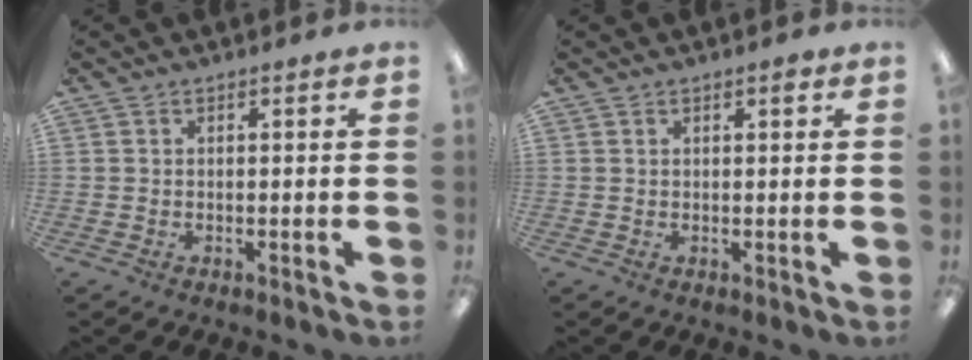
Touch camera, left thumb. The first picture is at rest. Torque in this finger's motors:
{"motor_torque": [-0.10, 0.04, -0.33, 0.21, 0.00]}